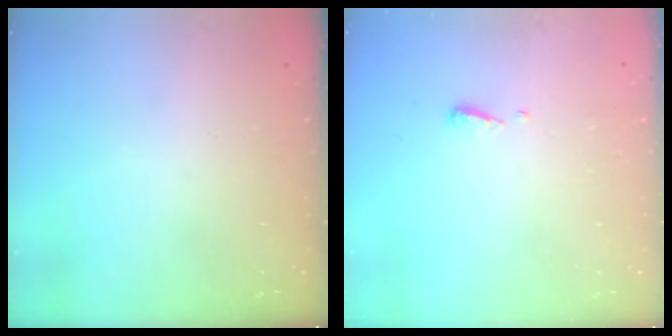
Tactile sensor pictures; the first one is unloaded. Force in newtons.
{"total": 4.3, "press": 4.2, "slide": 0.4}